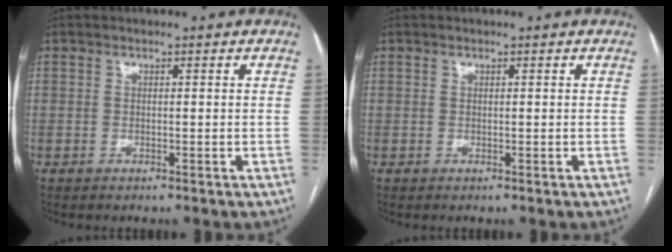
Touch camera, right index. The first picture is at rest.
{"total": 0.0}